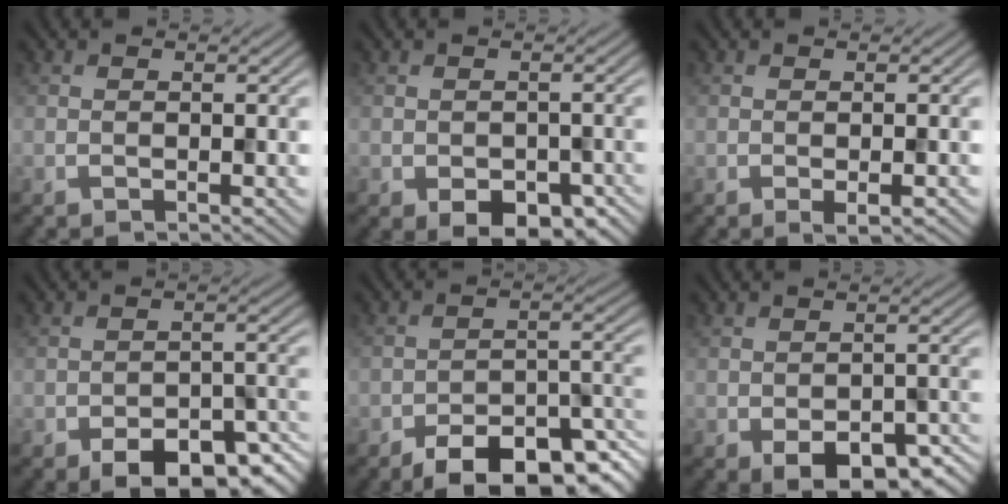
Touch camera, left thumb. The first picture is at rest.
{"total": 5.0, "force": [-2.5, 3.1, 3.1], "torque": [-0.042, -0.025, -0.027]}
{"total": 1.4, "force": [-0.5, 0.2, 1.2], "torque": [-0.022, -0.006, -0.009]}
{"total": 8.8, "force": [-5.6, 4.1, 5.4], "torque": [-0.070, -0.009, -0.080]}
{"total": 10.7, "force": [-7.4, 4.3, 6.4], "torque": [-0.083, -0.001, -0.118]}
{"total": 7.2, "force": [-3.9, 3.7, 4.8], "torque": [-0.064, -0.021, -0.041]}